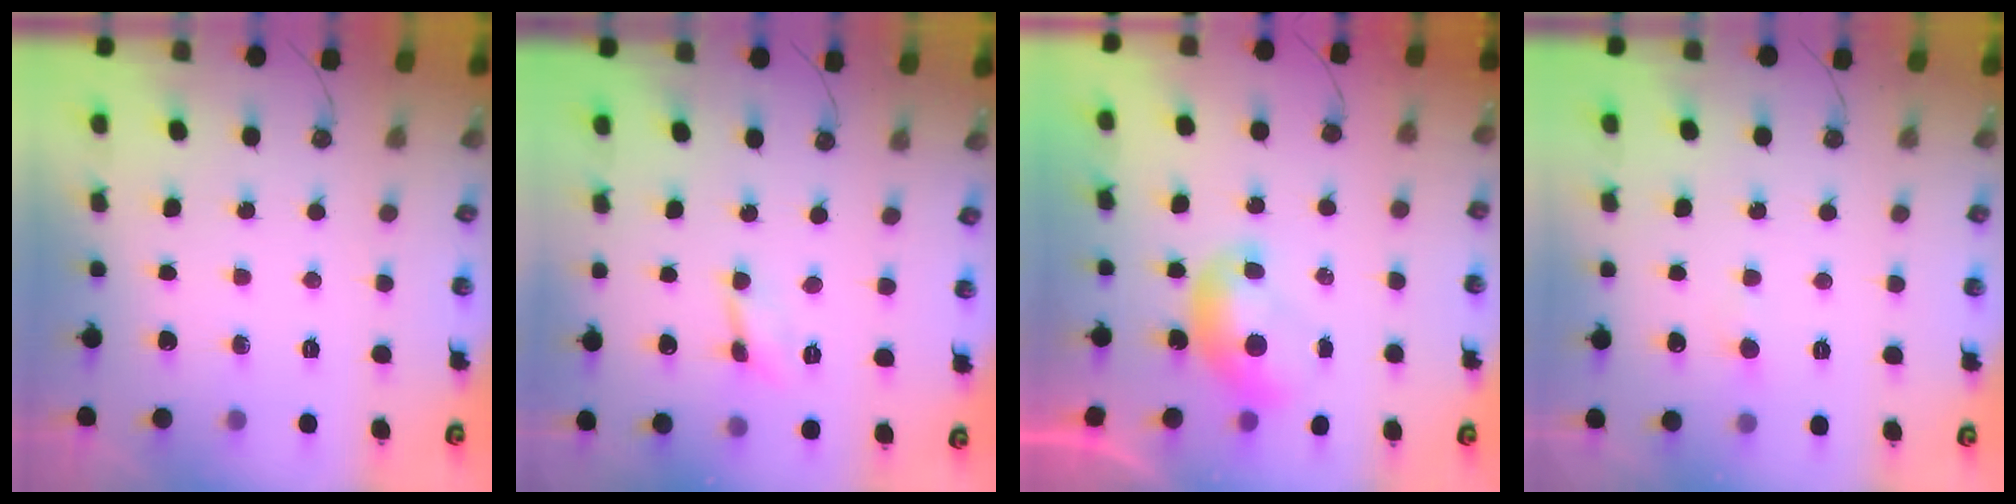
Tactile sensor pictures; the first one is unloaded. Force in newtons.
{"total": 0.8, "press": 0.8, "slide": 0.1}
{"total": 0.0}
{"total": 1.3, "press": 1.1, "slide": 0.6}